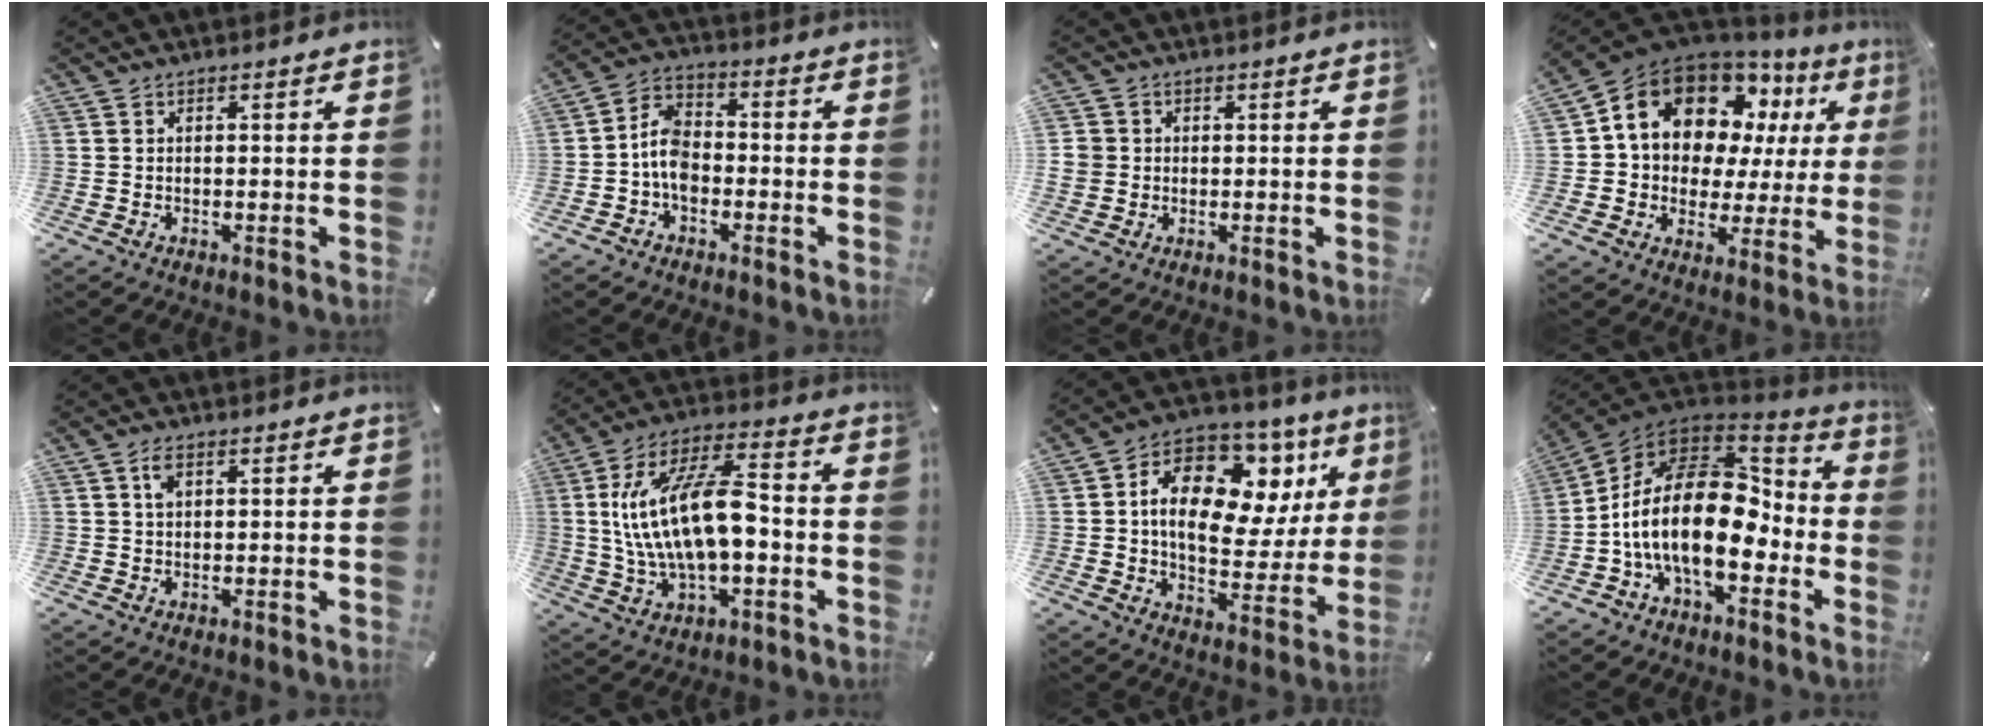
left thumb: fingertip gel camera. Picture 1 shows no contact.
{"total": 7.0, "force": [-2.4, 4.9, 4.3], "torque": [-0.094, 0.018, -0.046]}
{"total": 3.3, "force": [0.3, 3.3, 0.4], "torque": [-0.004, 0.002, 0.005]}
{"total": 15.5, "force": [8.2, 11.1, 7.0], "torque": [-0.133, -0.052, 0.151]}
{"total": 2.2, "force": [0.8, 1.0, 1.8], "torque": [-0.034, 0.002, 0.013]}
{"total": 19.5, "force": [-0.6, 9.5, 17.0], "torque": [-0.340, 0.010, -0.008]}
{"total": 17.5, "force": [6.4, 11.2, 11.8], "torque": [-0.178, -0.038, 0.111]}
{"total": 21.3, "force": [-2.5, 12.2, 17.2], "torque": [-0.334, -0.004, -0.041]}